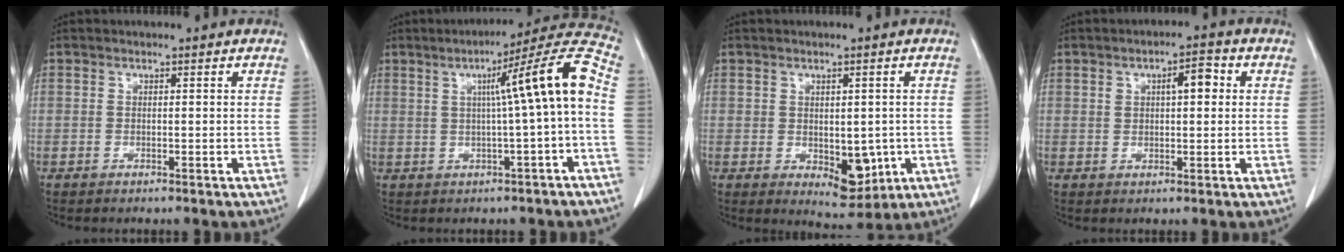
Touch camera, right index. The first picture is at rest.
{"total": 11.6, "force": [0.0, -0.4, 11.6], "torque": [-0.160, 0.032, -0.001]}
{"total": 7.9, "force": [-1.4, 4.6, 6.3], "torque": [-0.087, -0.001, -0.001]}
{"total": 5.3, "force": [1.4, 2.2, 4.6], "torque": [-0.078, 0.020, 0.026]}